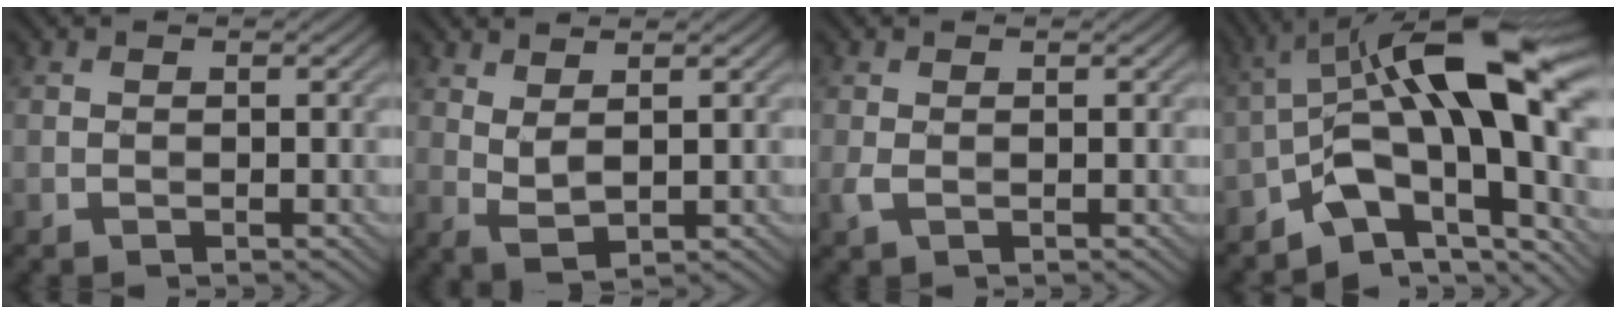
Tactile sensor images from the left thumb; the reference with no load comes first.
{"total": 2.9, "force": [1.7, 0.5, 2.3], "torque": [-0.059, -0.004, 0.038]}
{"total": 1.1, "force": [0.0, 0.5, 1.0], "torque": [-0.030, 0.001, -0.001]}
{"total": 15.8, "force": [-2.7, 7.0, 13.9], "torque": [-0.199, 0.024, -0.057]}